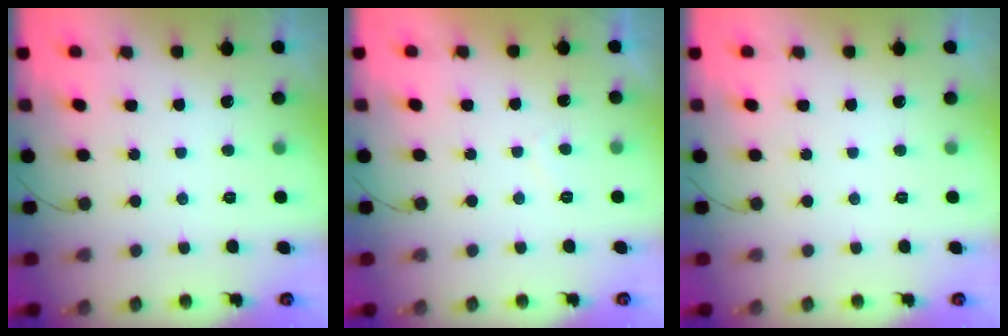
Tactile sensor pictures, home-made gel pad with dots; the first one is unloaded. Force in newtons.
{"total": 1.3, "press": 1.1, "slide": 0.6}
{"total": 0.0}